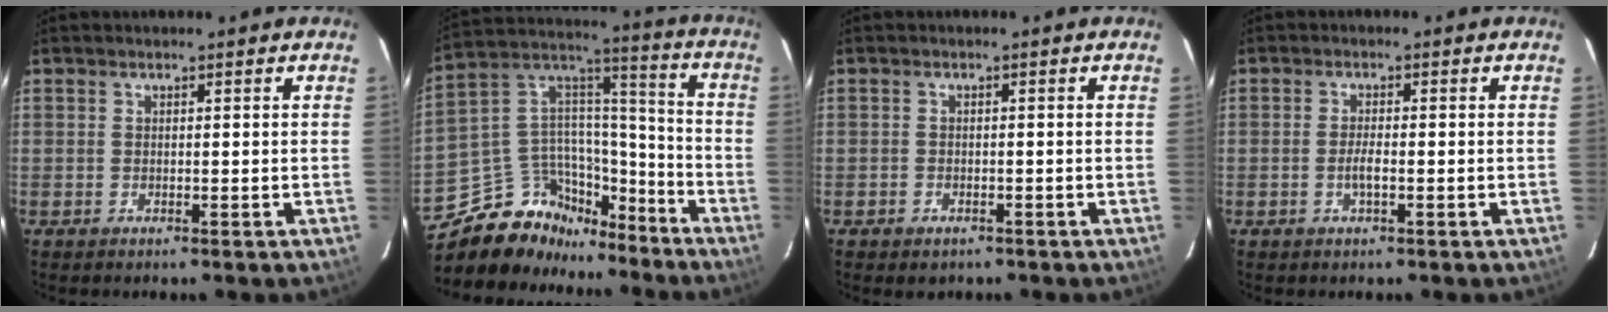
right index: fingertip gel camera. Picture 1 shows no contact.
{"total": 19.3, "force": [-14.8, 10.5, 6.5], "torque": [-0.150, 0.072, -0.234]}
{"total": 2.2, "force": [-1.3, 1.7, 0.6], "torque": [-0.016, -0.002, -0.017]}
{"total": 2.2, "force": [-0.7, 0.4, 2.0], "torque": [-0.042, 0.001, -0.014]}